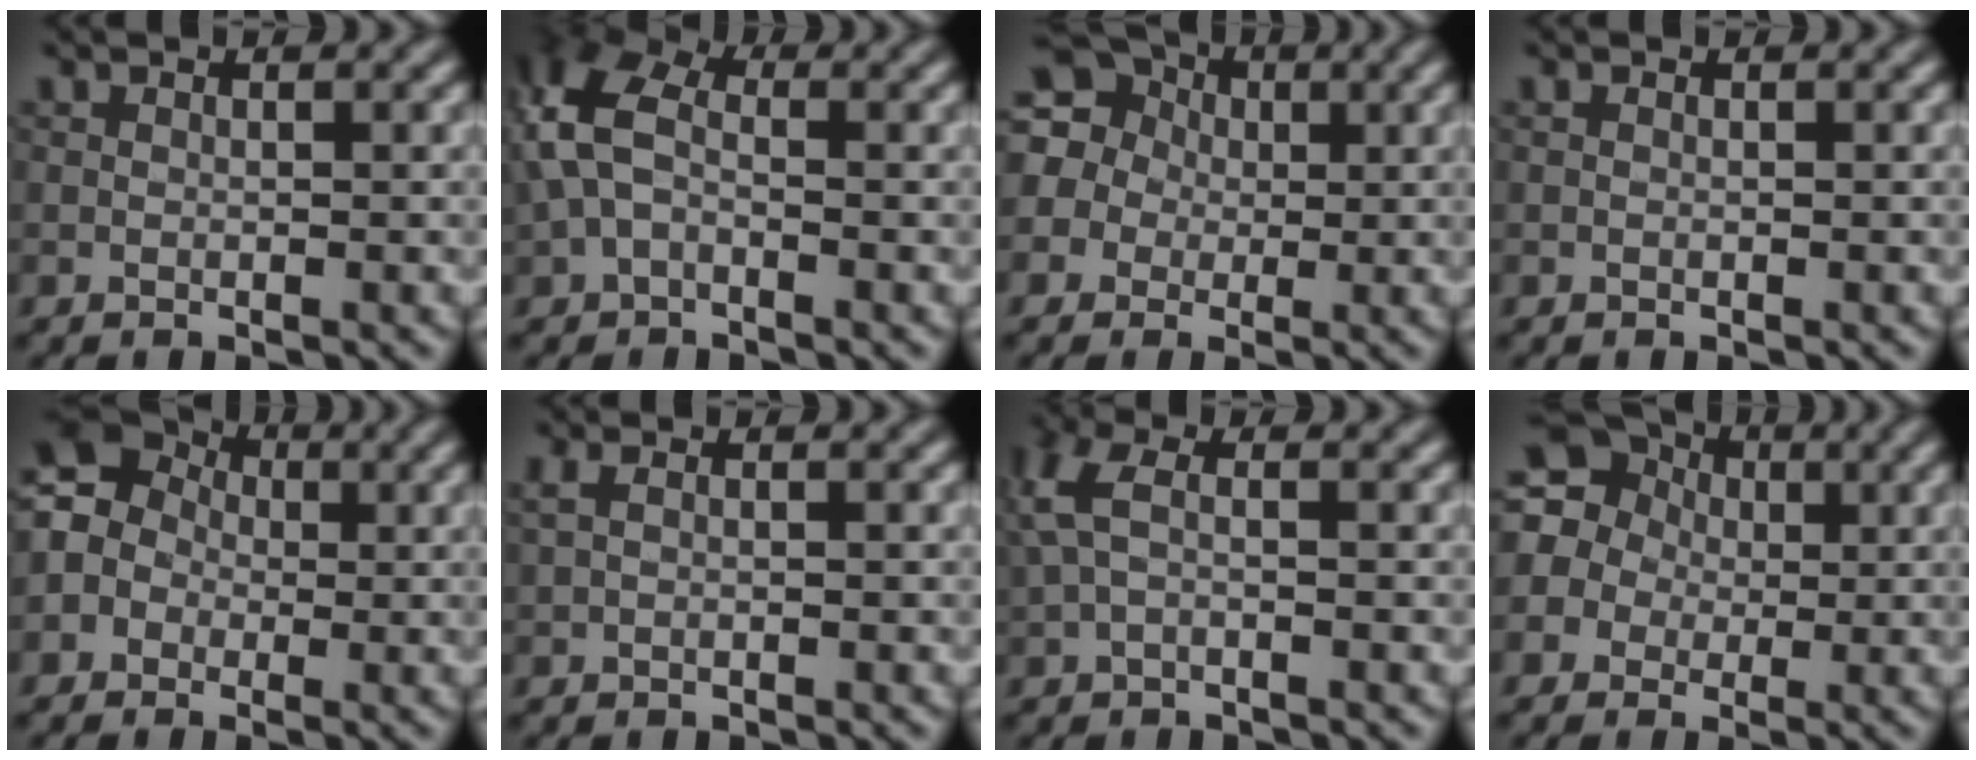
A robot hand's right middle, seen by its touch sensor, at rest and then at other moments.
{"total": 5.8, "force": [0.4, 3.8, 4.3], "torque": [-0.111, 0.012, -0.007]}
{"total": 10.1, "force": [2.4, 9.2, 3.5], "torque": [-0.100, 0.047, 0.013]}
{"total": 0.0}
{"total": 6.8, "force": [-0.3, 6.3, 2.6], "torque": [-0.057, 0.029, -0.044]}
{"total": 1.1, "force": [0.4, 0.4, 0.9], "torque": [-0.024, 0.005, 0.006]}
{"total": 3.2, "force": [0.3, 1.5, 2.8], "torque": [-0.076, 0.012, -0.001]}
{"total": 11.2, "force": [2.2, 10.3, 3.9], "torque": [-0.104, 0.042, 0.004]}